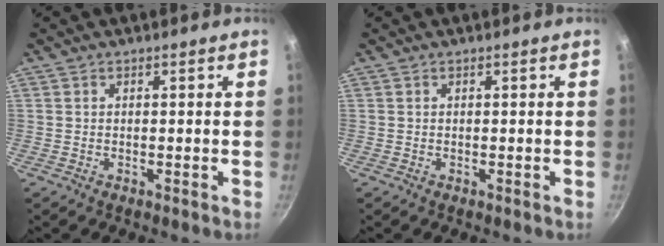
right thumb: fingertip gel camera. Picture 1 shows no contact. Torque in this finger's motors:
{"motor_torque": [0.00, 0.00, 0.11, 0.11, 0.01]}